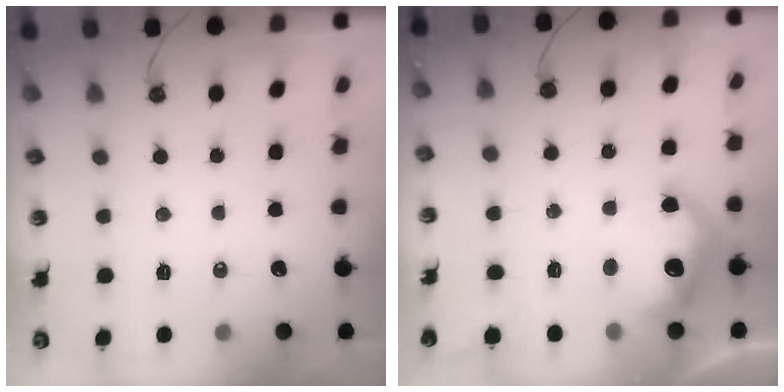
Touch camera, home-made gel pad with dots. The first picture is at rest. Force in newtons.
{"total": 13.2, "press": 13.2, "slide": 0.7}